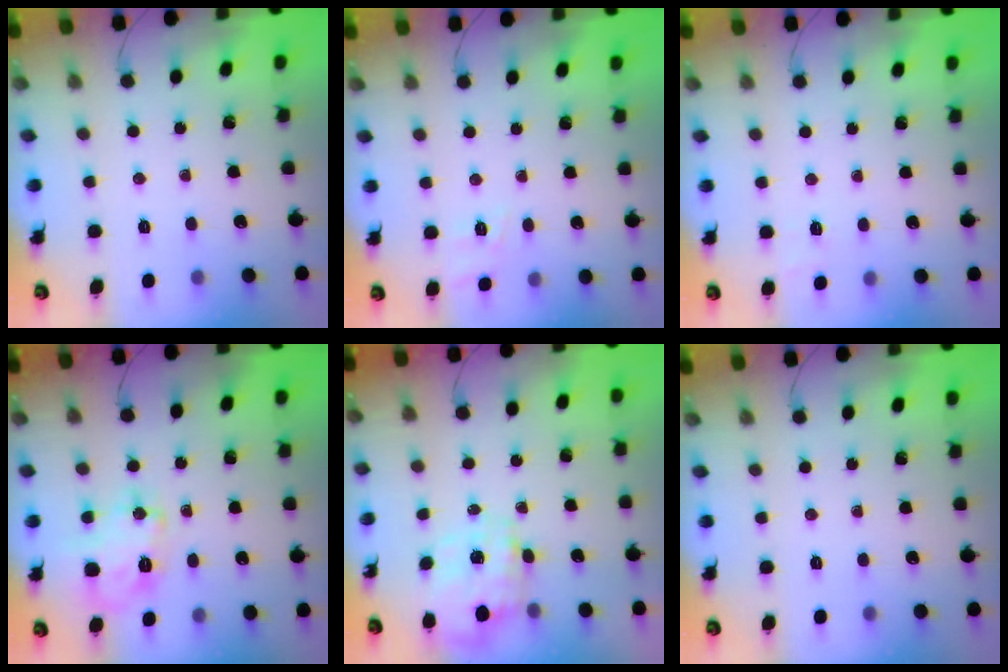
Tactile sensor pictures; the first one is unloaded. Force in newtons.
{"total": 7.9, "press": 7.7, "slide": 1.6}
{"total": 4.9, "press": 4.5, "slide": 1.7}
{"total": 12.2, "press": 12.1, "slide": 0.8}
{"total": 2.7, "press": 2.6, "slide": 1.0}
{"total": 0.0}